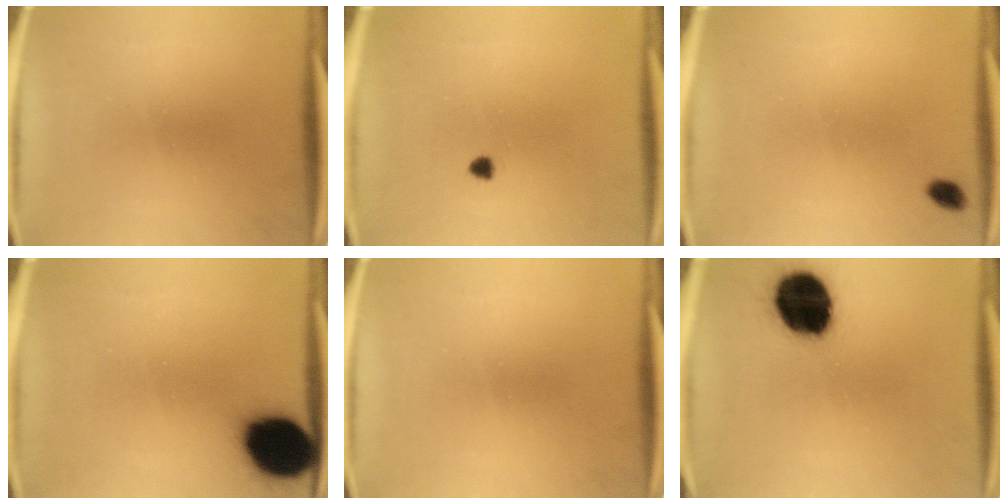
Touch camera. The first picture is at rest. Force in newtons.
{"total": 1.2}
{"total": 2.0}
{"total": 17.1}
{"total": 0.0}
{"total": 19.6}